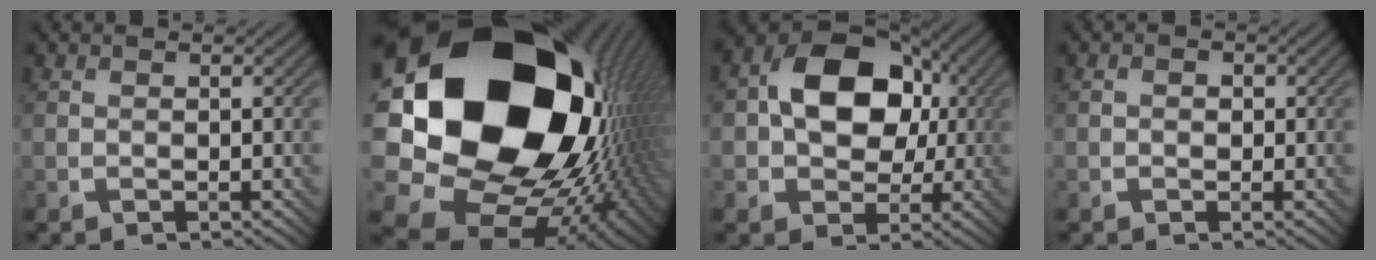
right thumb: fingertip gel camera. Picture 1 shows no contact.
{"total": 24.0, "force": [4.9, 18.3, 14.7], "torque": [-0.329, -0.047, 0.120]}
{"total": 12.3, "force": [1.3, 8.9, 8.3], "torque": [-0.146, 0.021, 0.011]}
{"total": 1.0, "force": [-0.1, 0.9, 0.4], "torque": [-0.005, -0.004, -0.004]}